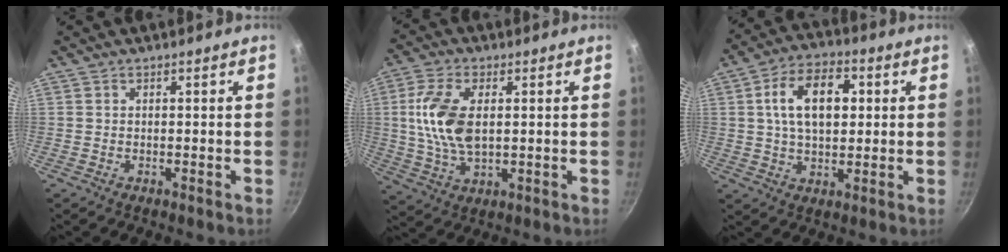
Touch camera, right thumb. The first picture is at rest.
{"total": 11.6, "force": [1.5, 6.2, 9.7], "torque": [-0.193, 0.001, 0.028]}
{"total": 11.7, "force": [2.2, 7.1, 9.1], "torque": [-0.136, 0.011, 0.031]}